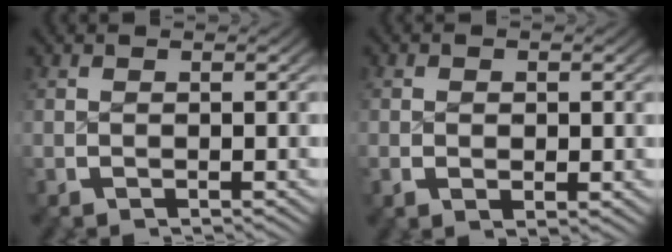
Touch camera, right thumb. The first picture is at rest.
{"total": 1.4, "force": [-0.1, 0.9, 1.1], "torque": [-0.025, -0.011, 0.007]}